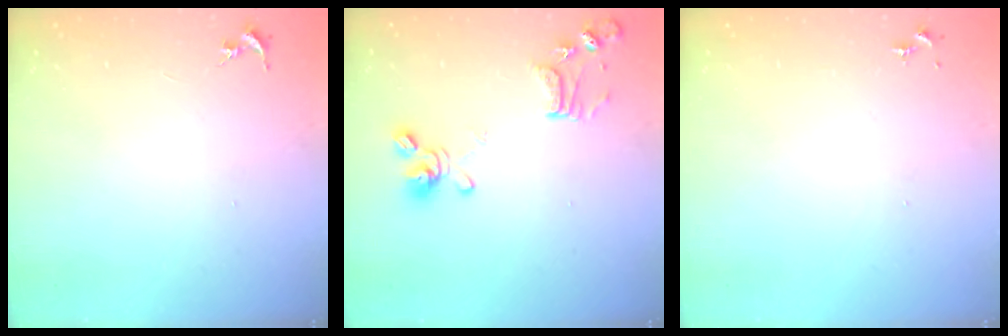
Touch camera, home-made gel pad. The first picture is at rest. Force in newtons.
{"total": 13.1, "press": 13.0, "slide": 1.3}
{"total": 0.0}